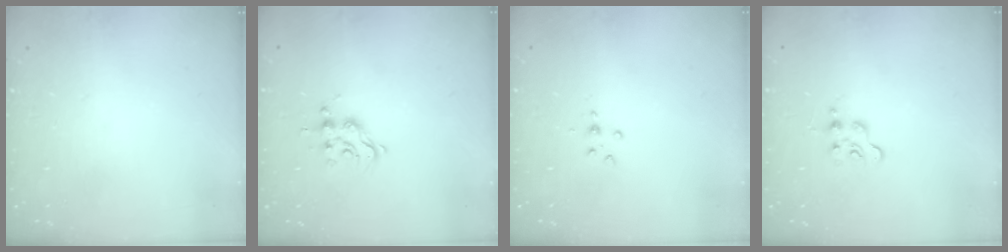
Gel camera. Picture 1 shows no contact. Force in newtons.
{"total": 6.9, "press": 6.9, "slide": 0.7}
{"total": 3.0, "press": 2.9, "slide": 0.4}
{"total": 5.6, "press": 5.6, "slide": 0.6}